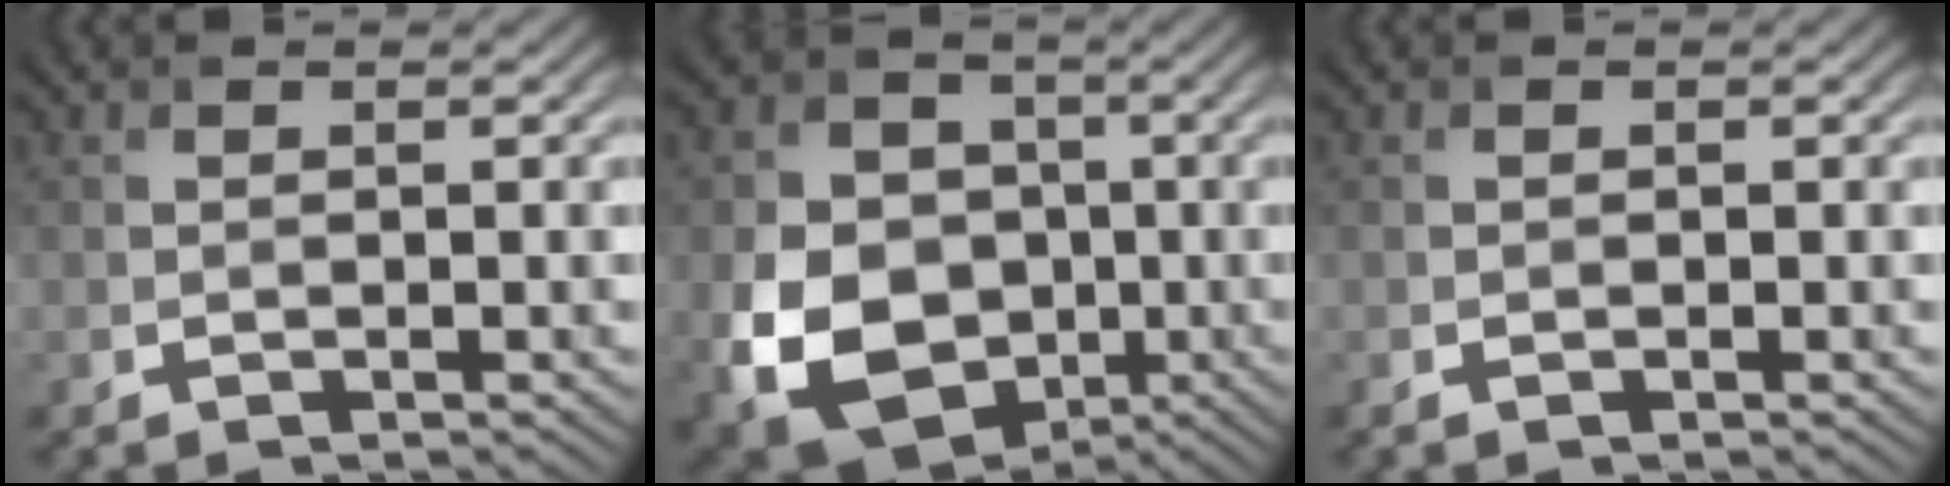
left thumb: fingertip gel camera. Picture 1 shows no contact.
{"total": 13.8, "force": [-3.2, 10.8, 7.9], "torque": [-0.190, -0.032, -0.062]}
{"total": 0.6, "force": [-0.3, 0.4, 0.3], "torque": [-0.007, -0.002, -0.005]}